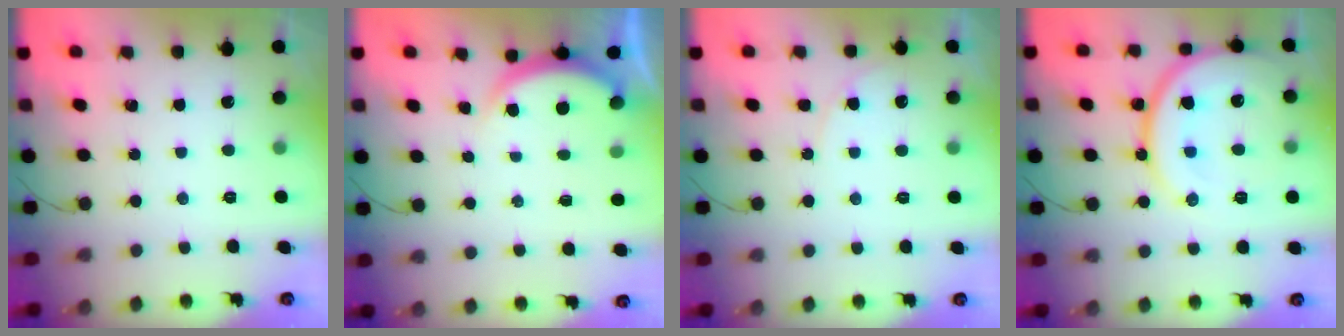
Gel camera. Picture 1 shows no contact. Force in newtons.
{"total": 3.6, "press": 3.5, "slide": 0.7}
{"total": 4.5, "press": 4.5, "slide": 0.7}
{"total": 17.6, "press": 17.6, "slide": 1.7}